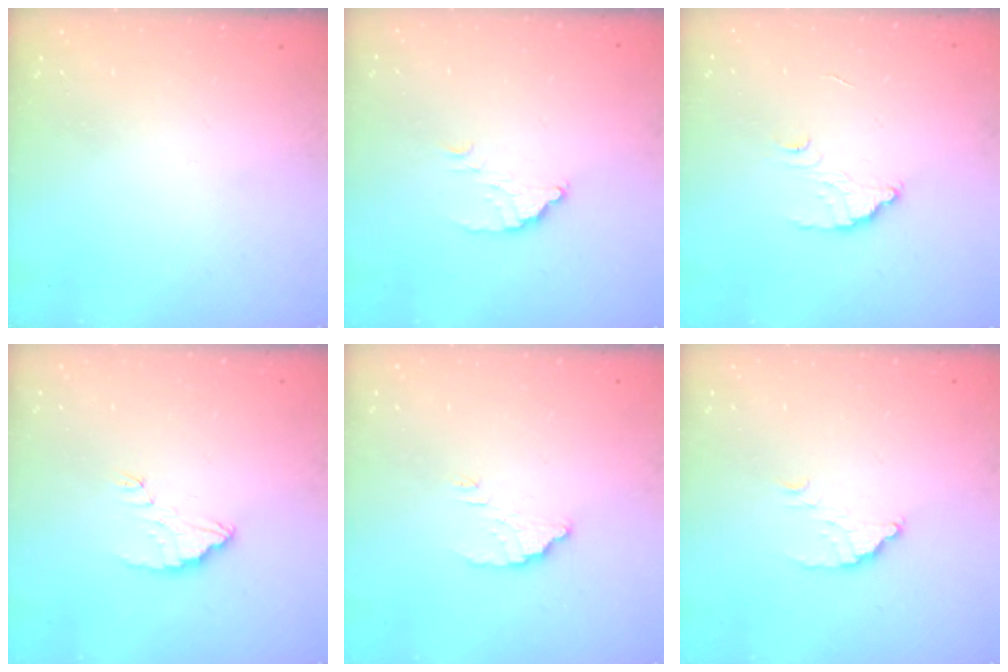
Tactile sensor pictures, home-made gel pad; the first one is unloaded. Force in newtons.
{"total": 2.3, "press": 2.3, "slide": 0.0}
{"total": 3.1, "press": 3.0, "slide": 0.4}
{"total": 3.2, "press": 3.2, "slide": 0.2}
{"total": 3.5, "press": 3.5, "slide": 0.3}
{"total": 2.3, "press": 2.3, "slide": 0.0}